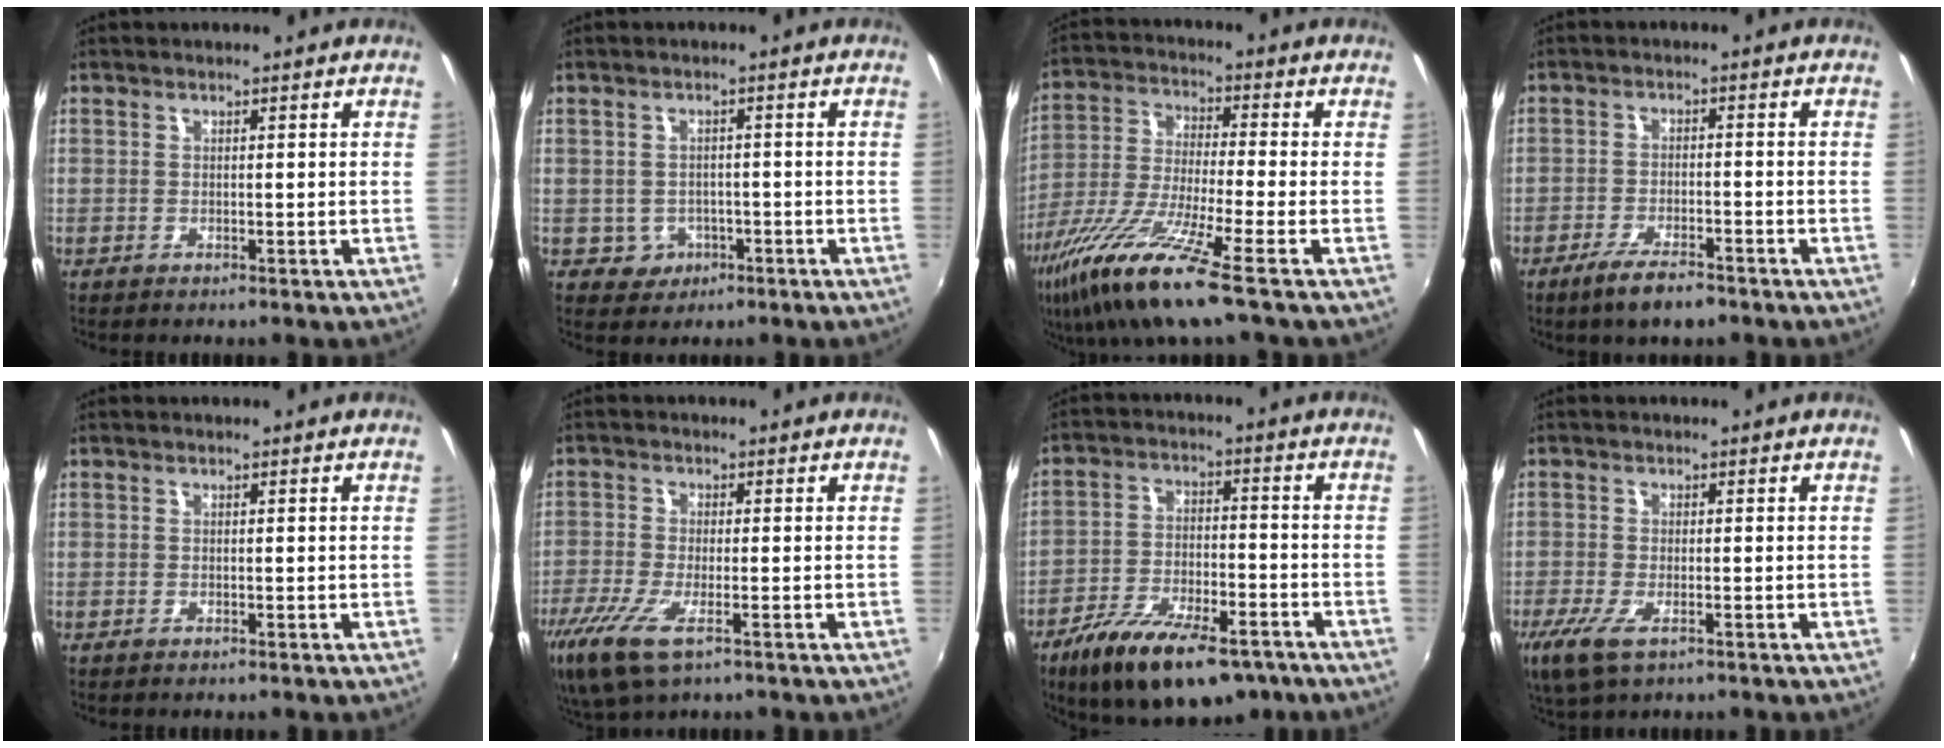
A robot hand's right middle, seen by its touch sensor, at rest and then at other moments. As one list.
[{"total": 3.8, "force": [-1.3, 3.5, 0.6], "torque": [-0.023, 0.007, -0.010]}, {"total": 15.8, "force": [-9.8, 1.1, 12.3], "torque": [-0.262, -0.041, -0.189]}, {"total": 6.3, "force": [-4.6, 1.6, 4.0], "torque": [-0.095, -0.013, -0.083]}, {"total": 0.0}, {"total": 9.9, "force": [-5.8, 3.1, 7.5], "torque": [-0.174, -0.039, -0.107]}, {"total": 17.6, "force": [-11.7, 7.1, 11.1], "torque": [-0.207, -0.028, -0.186]}, {"total": 6.7, "force": [-3.5, 2.6, 5.0], "torque": [-0.116, -0.028, -0.064]}]